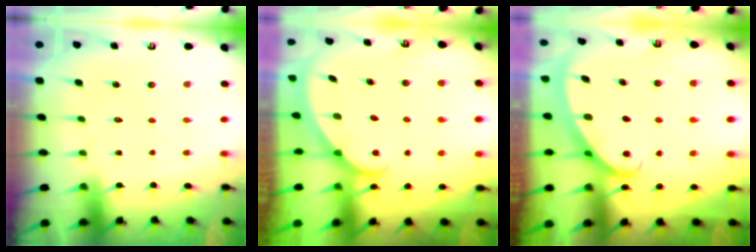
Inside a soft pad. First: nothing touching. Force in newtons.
{"total": 2.1, "press": 2.1, "slide": 0.0}
{"total": 2.5, "press": 2.4, "slide": 0.4}